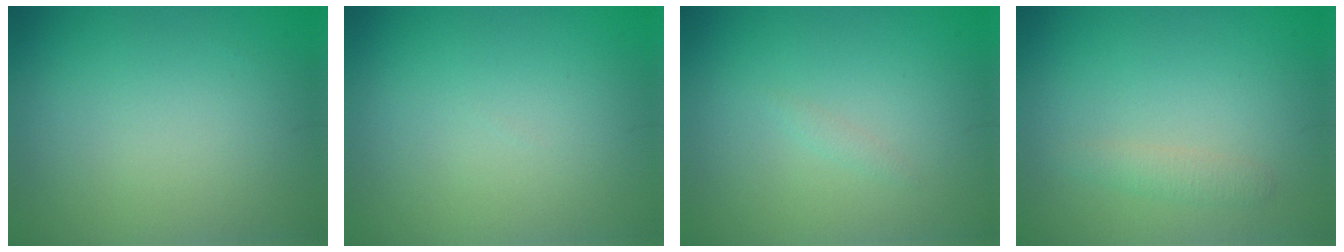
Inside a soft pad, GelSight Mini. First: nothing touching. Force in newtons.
{"total": 0.0}
{"total": 0.5, "press": 0.5, "slide": 0.0}
{"total": 1.4, "press": 1.4, "slide": 0.0}